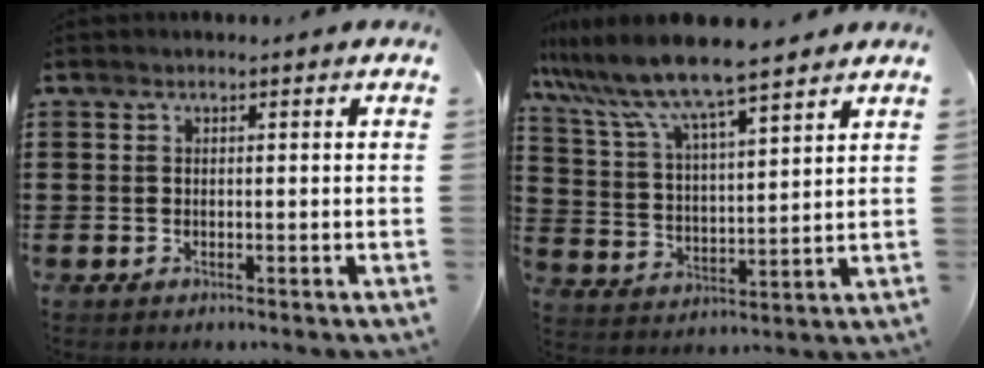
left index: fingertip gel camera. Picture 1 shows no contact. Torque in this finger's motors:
{"motor_torque": [1.65, -0.49, 0.60, 0.21]}